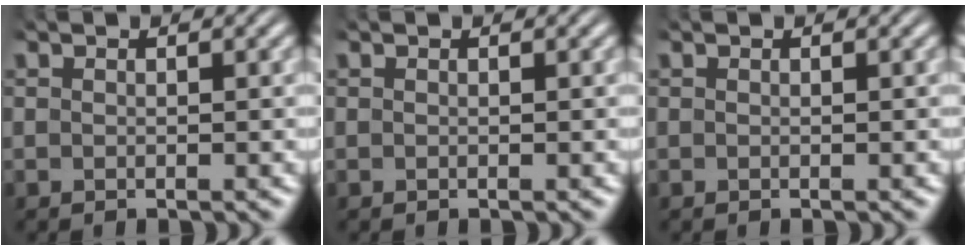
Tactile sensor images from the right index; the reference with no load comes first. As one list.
[{"total": 0.0}, {"total": 0.0}]